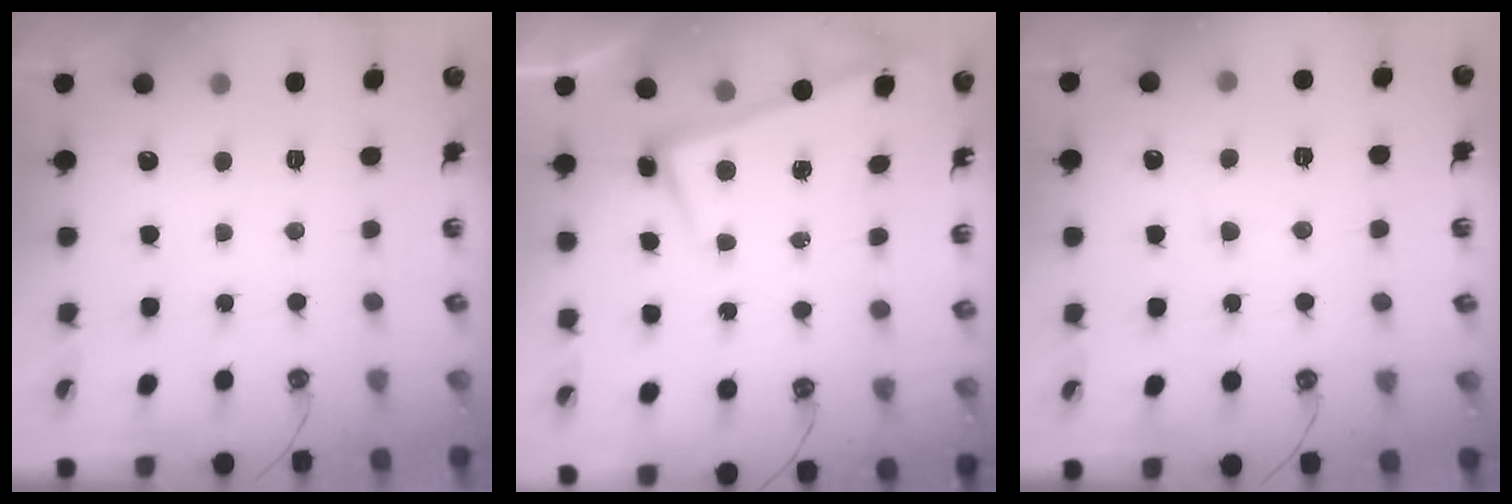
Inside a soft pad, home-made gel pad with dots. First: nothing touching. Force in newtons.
{"total": 2.6, "press": 2.5, "slide": 0.7}
{"total": 2.3, "press": 2.2, "slide": 0.5}